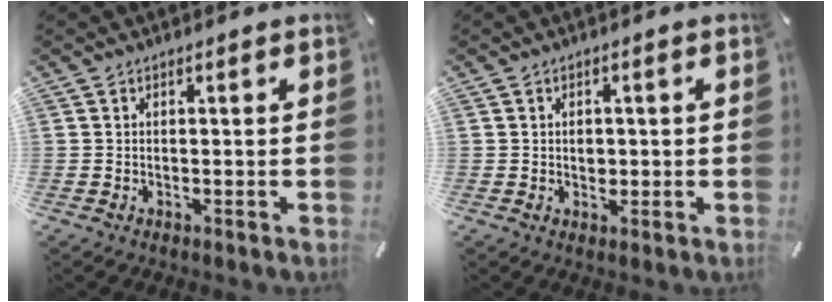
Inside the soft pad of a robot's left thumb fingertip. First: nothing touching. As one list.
[{"total": 2.2, "force": [-0.1, 1.8, 1.2], "torque": [-0.018, 0.001, -0.004]}]